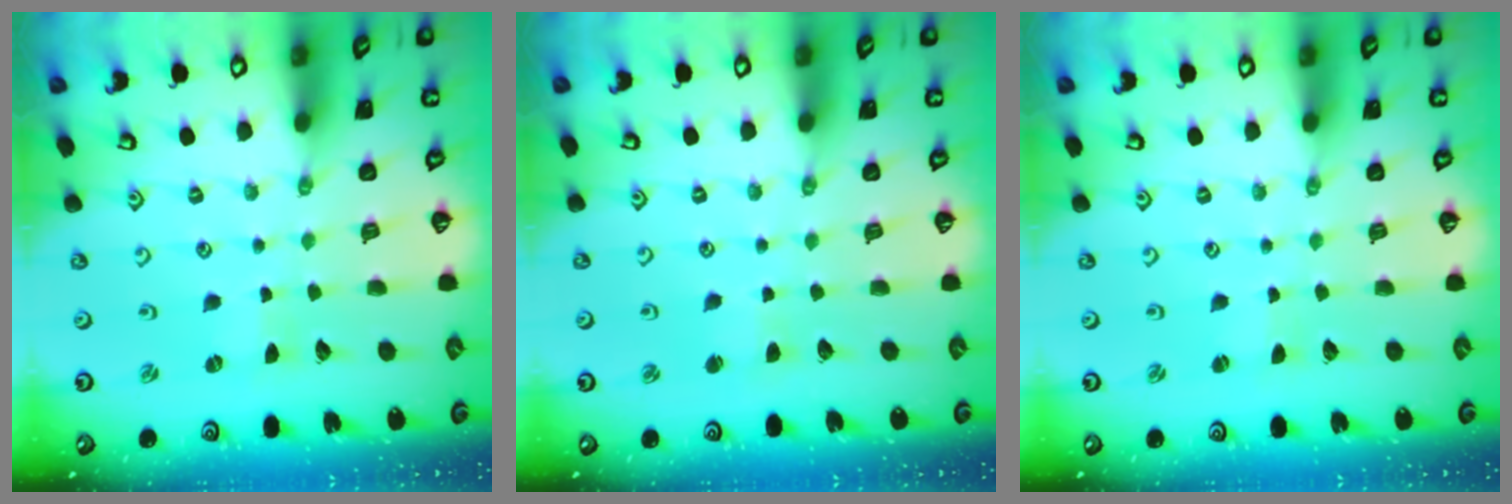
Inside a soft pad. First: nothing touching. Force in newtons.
{"total": 2.0, "press": 1.9, "slide": 0.6}
{"total": 0.0}